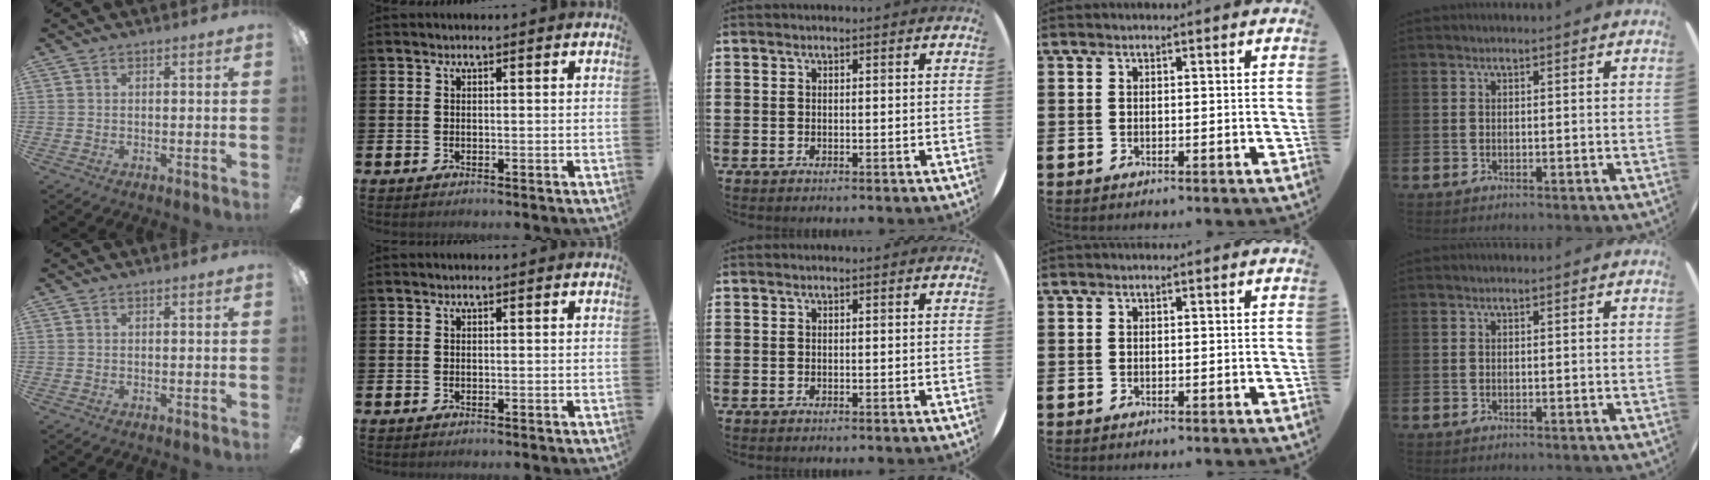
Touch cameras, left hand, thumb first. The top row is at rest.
{}